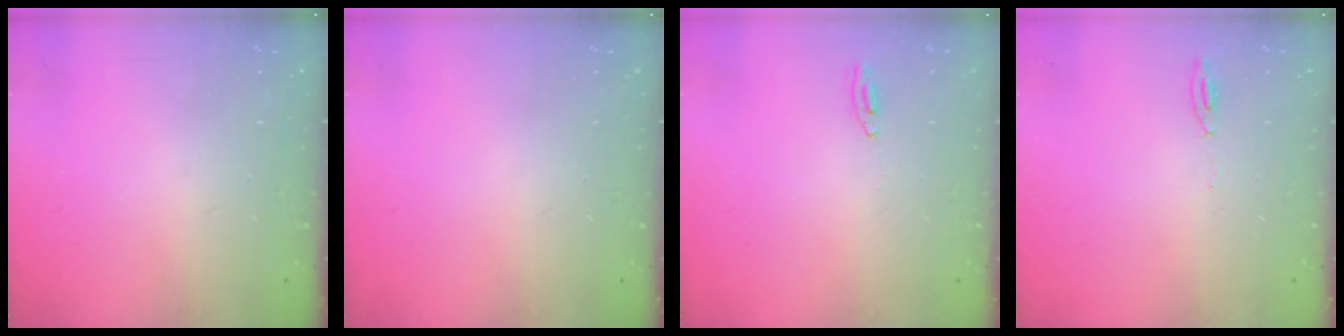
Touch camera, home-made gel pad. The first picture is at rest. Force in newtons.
{"total": 0.0}
{"total": 2.4, "press": 2.4, "slide": 0.2}
{"total": 3.8, "press": 3.8, "slide": 0.8}